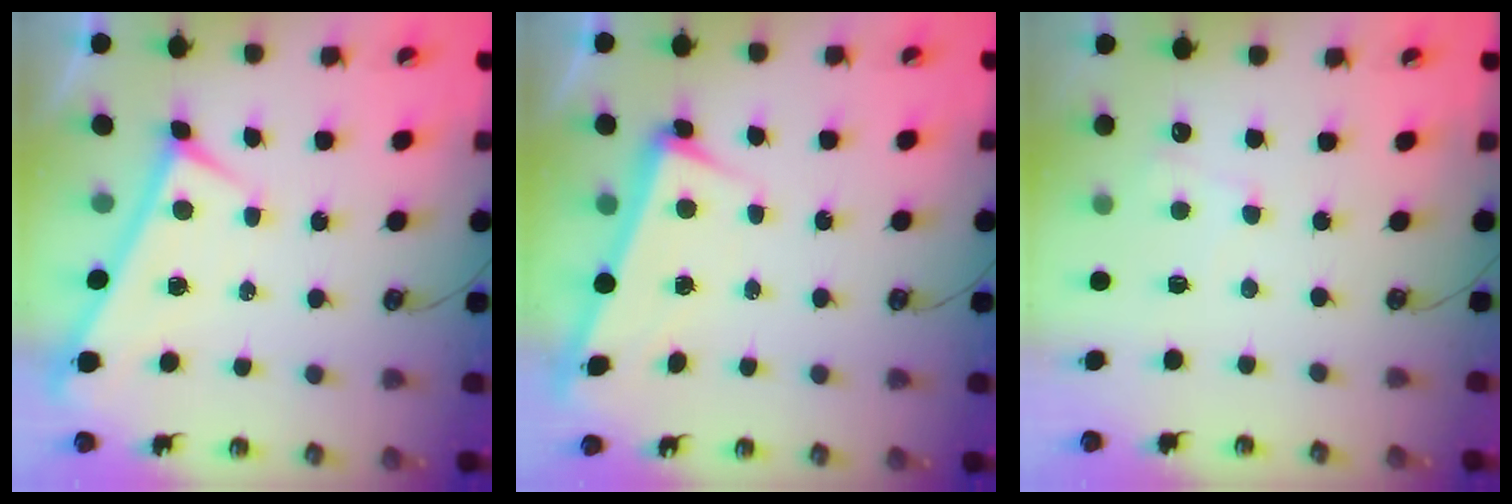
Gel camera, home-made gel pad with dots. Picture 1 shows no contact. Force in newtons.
{"total": 3.3, "press": 3.1, "slide": 1.2}
{"total": 4.0, "press": 3.9, "slide": 0.6}